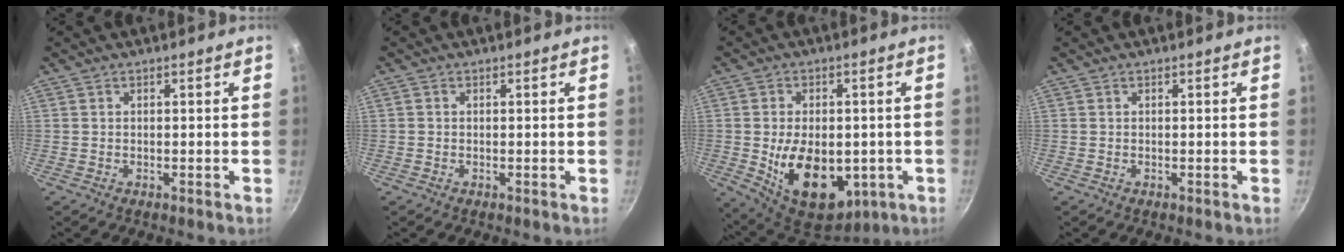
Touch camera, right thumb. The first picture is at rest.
{"total": 0.0}
{"total": 17.4, "force": [-3.0, 11.1, 13.1], "torque": [-0.180, -0.009, -0.025]}
{"total": 0.0}